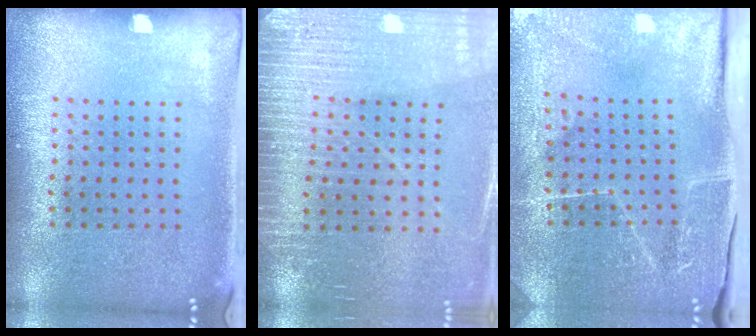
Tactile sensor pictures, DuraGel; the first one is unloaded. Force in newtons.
{"total": 3.2, "press": 3.2, "slide": 0.2}
{"total": 3.9, "press": 3.8, "slide": 0.7}